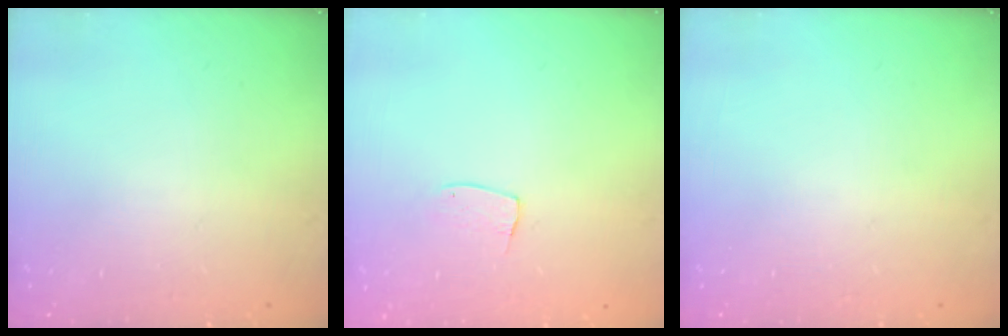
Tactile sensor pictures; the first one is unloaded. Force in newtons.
{"total": 5.2, "press": 5.2, "slide": 0.3}
{"total": 0.0}